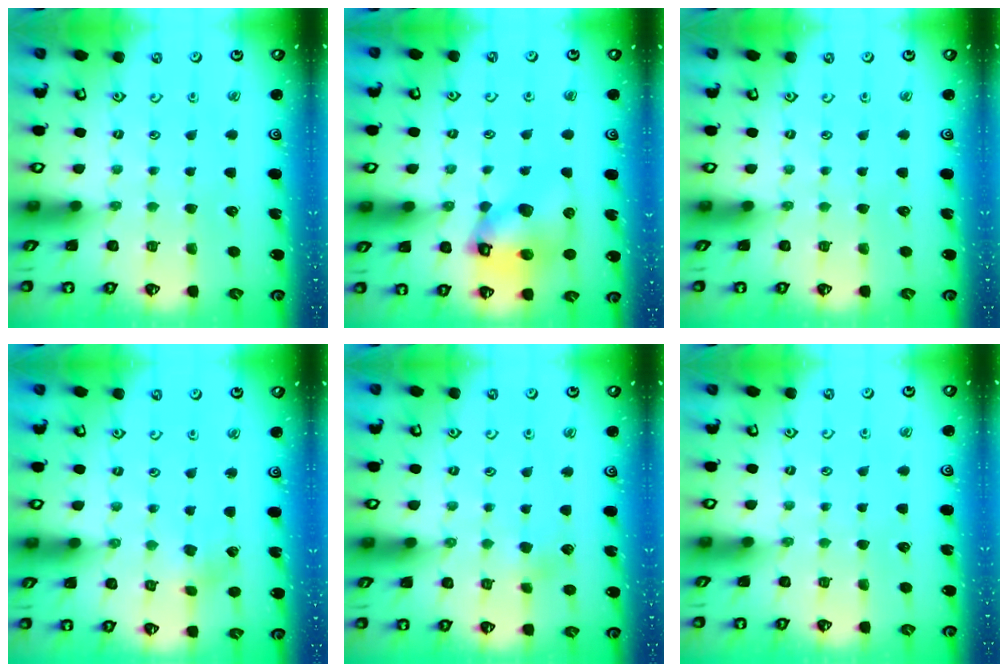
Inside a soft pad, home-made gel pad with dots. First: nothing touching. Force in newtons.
{"total": 12.0, "press": 11.9, "slide": 1.6}
{"total": 0.0}
{"total": 2.1, "press": 2.0, "slide": 0.3}
{"total": 2.9, "press": 2.8, "slide": 0.9}
{"total": 0.0}